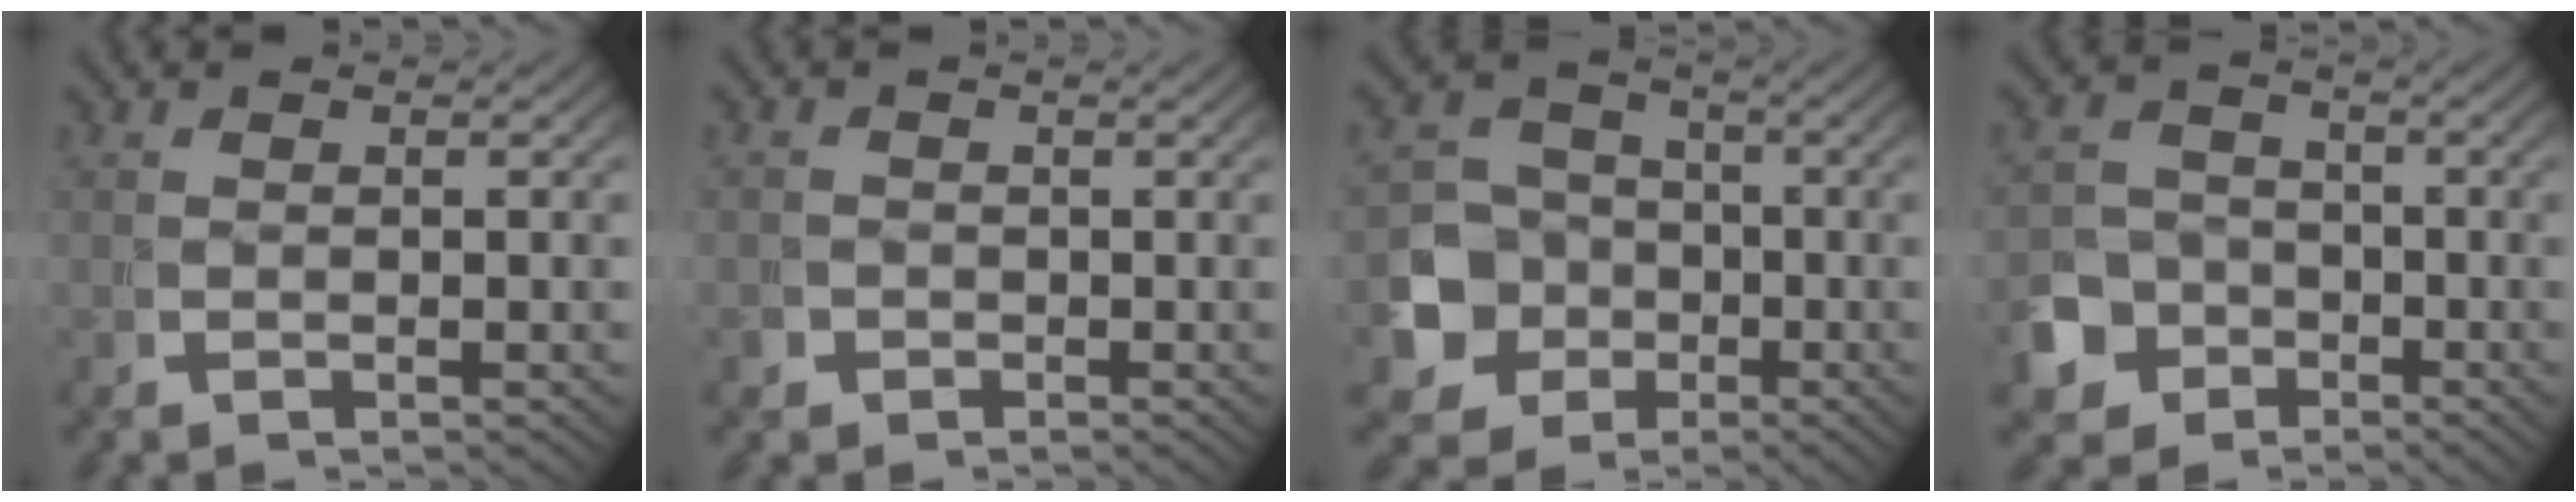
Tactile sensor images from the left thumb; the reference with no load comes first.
{"total": 2.3, "force": [-1.3, 1.8, -0.8], "torque": [0.015, -0.013, -0.023]}
{"total": 10.6, "force": [-3.3, 9.5, 3.6], "torque": [-0.060, -0.043, -0.053]}
{"total": 7.3, "force": [-3.7, 6.2, 1.5], "torque": [-0.016, -0.032, -0.059]}